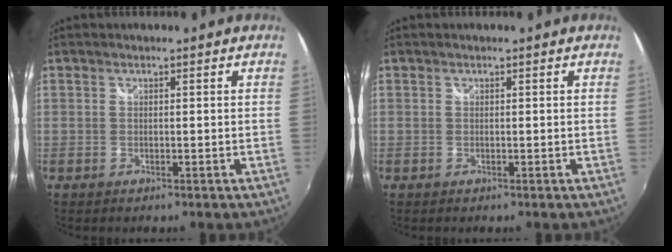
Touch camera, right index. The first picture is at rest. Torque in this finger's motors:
{"motor_torque": [0.00, 0.00, 0.00, 0.00]}